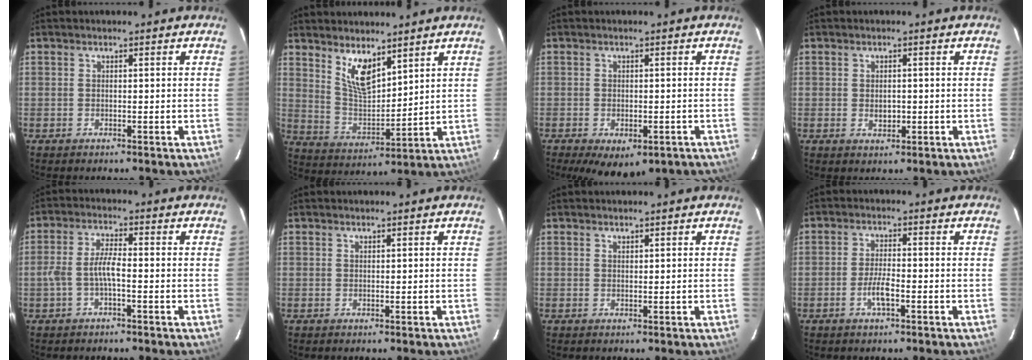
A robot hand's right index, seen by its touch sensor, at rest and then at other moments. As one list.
[{"total": 8.7, "force": [5.8, 3.4, 5.5], "torque": [-0.100, -0.006, 0.121]}, {"total": 9.0, "force": [-5.1, 4.7, 5.7], "torque": [-0.108, -0.027, -0.062]}, {"total": 2.3, "force": [-0.2, 1.6, 1.6], "torque": [-0.025, 0.001, -0.001]}, {"total": 4.4, "force": [-1.5, 1.0, 4.0], "torque": [-0.090, 0.010, -0.028]}, {"total": 0.0}, {"total": 0.6, "force": [0.5, 0.3, 0.1], "torque": [-0.002, 0.002, 0.010]}, {"total": 3.8, "force": [-1.8, 0.9, 3.3], "torque": [-0.069, 0.000, -0.033]}]